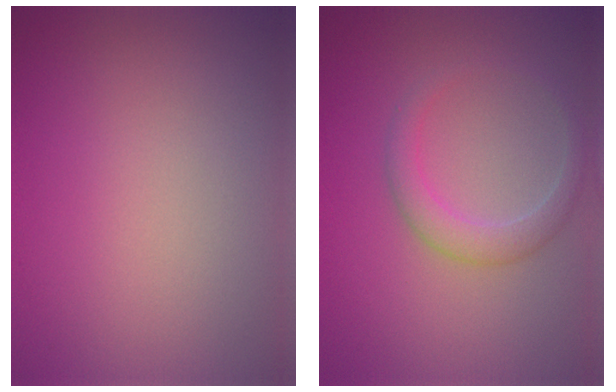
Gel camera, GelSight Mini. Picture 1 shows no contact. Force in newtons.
{"total": 2.4, "press": 2.4, "slide": 0.2}